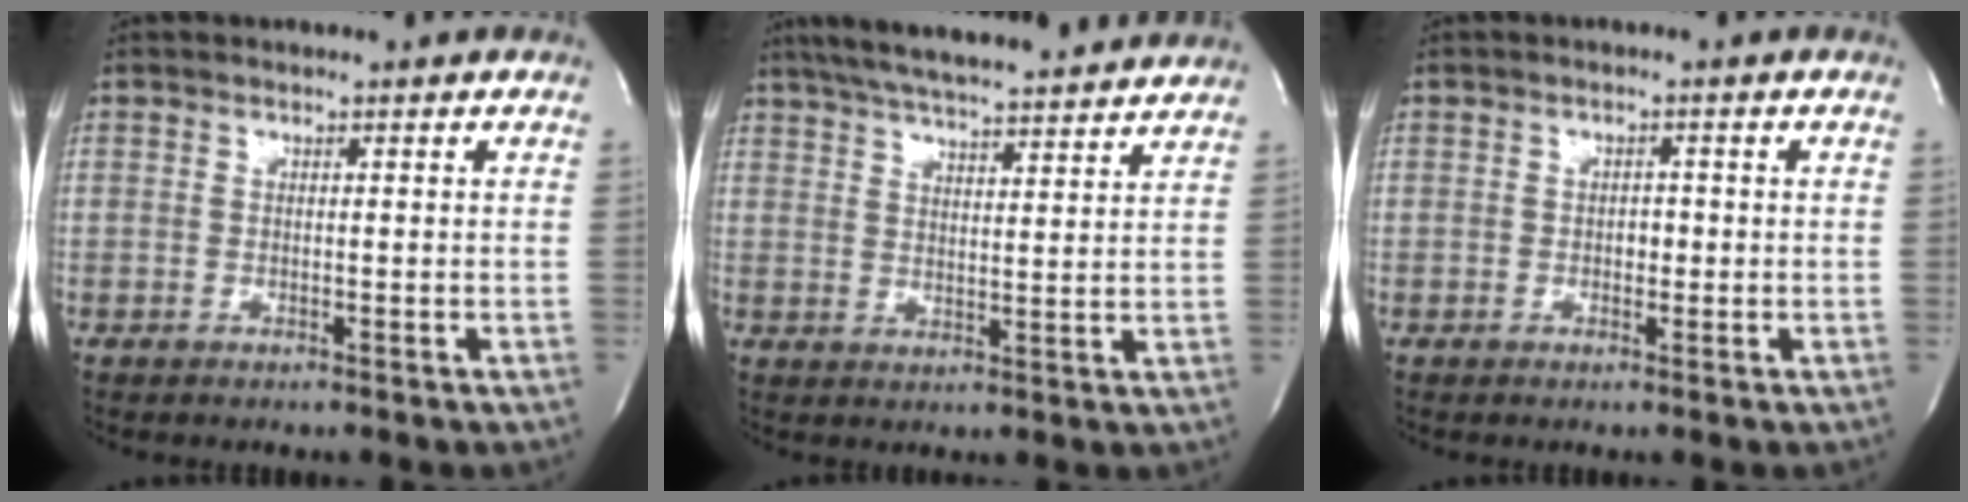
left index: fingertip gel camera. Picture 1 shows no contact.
{"total": 17.8, "force": [15.8, 1.9, 8.0], "torque": [-0.140, 0.030, 0.225]}
{"total": 1.4, "force": [-0.6, 0.9, 0.9], "torque": [-0.013, -0.001, -0.009]}